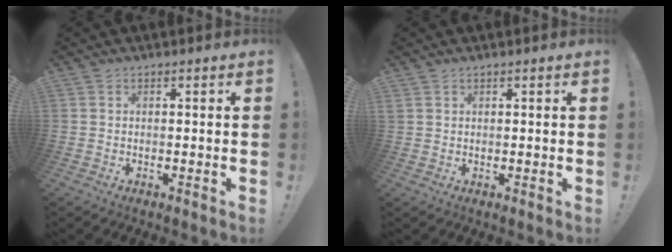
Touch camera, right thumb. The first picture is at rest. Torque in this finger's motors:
{"motor_torque": [0.08, 0.22, 0.33, 0.27, 0.07]}